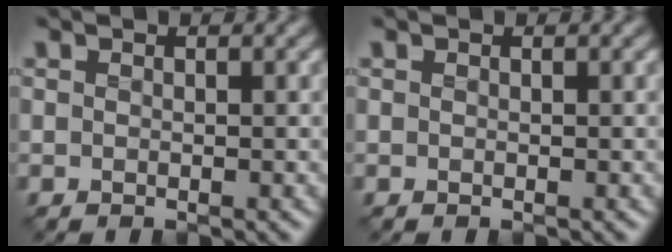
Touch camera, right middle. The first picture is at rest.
{"total": 0.0}